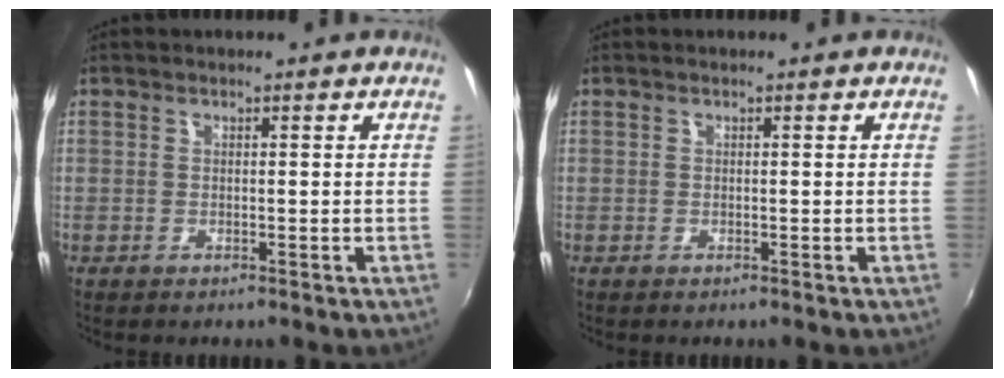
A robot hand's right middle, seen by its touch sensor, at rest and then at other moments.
{"total": 0.0}